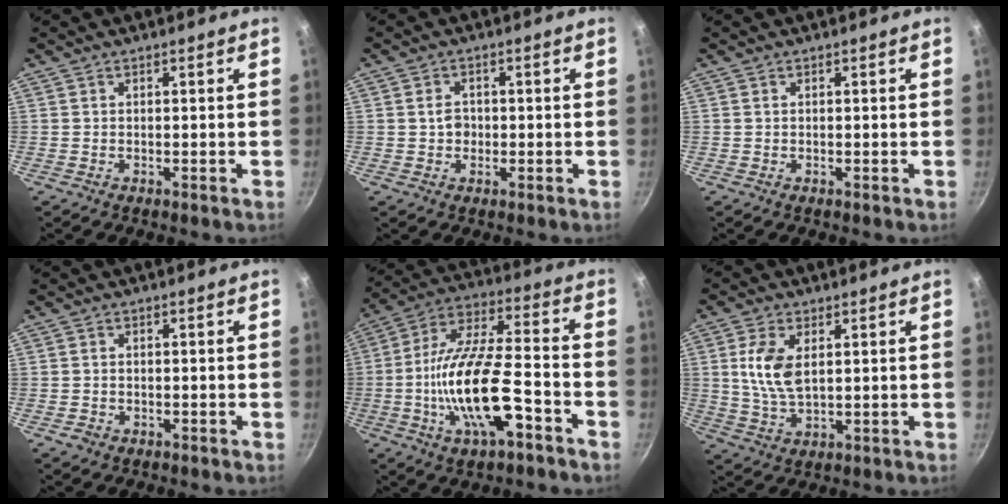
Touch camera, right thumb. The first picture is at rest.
{"total": 2.9, "force": [-0.1, 2.4, 1.6], "torque": [-0.014, 0.006, -0.003]}
{"total": 0.0}
{"total": 1.7, "force": [-0.9, 1.3, 0.7], "torque": [-0.012, 0.007, -0.012]}
{"total": 19.0, "force": [-6.6, 7.0, 16.4], "torque": [-0.297, 0.035, -0.129]}
{"total": 8.3, "force": [1.9, 4.4, 6.8], "torque": [-0.135, -0.009, 0.039]}